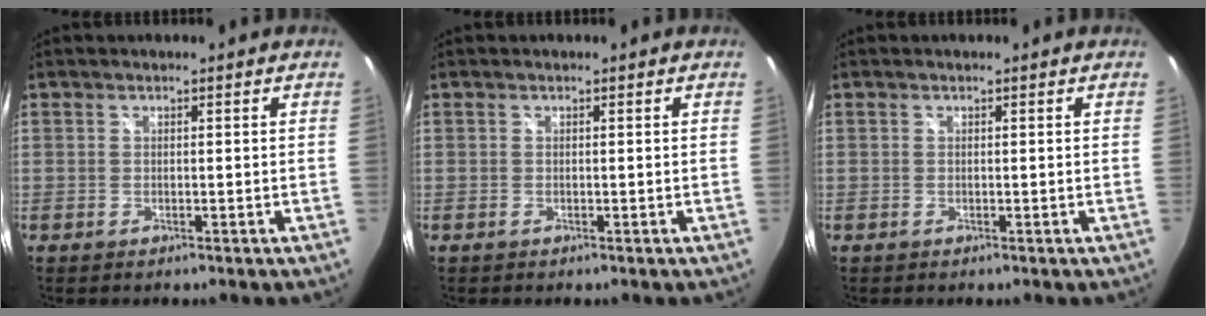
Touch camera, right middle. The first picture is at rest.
{"total": 0.0}
{"total": 0.0}